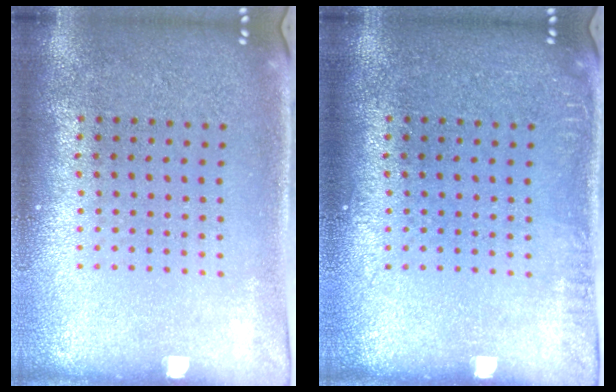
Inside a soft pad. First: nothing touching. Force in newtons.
{"total": 0.7, "press": 0.7, "slide": 0.1}